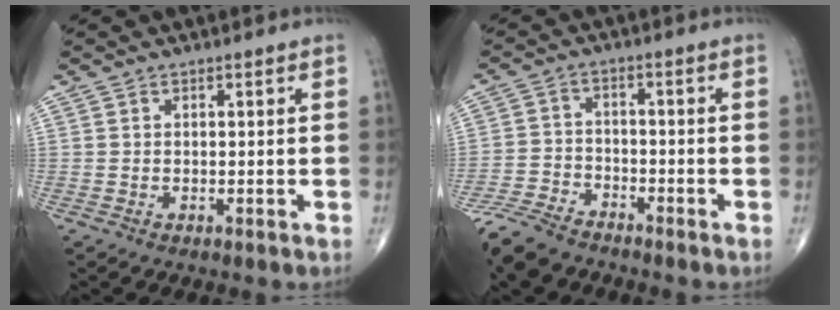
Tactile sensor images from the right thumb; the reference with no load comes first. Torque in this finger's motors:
{"motor_torque": [1.54, 1.71, 0.12, -0.99, 0.06]}